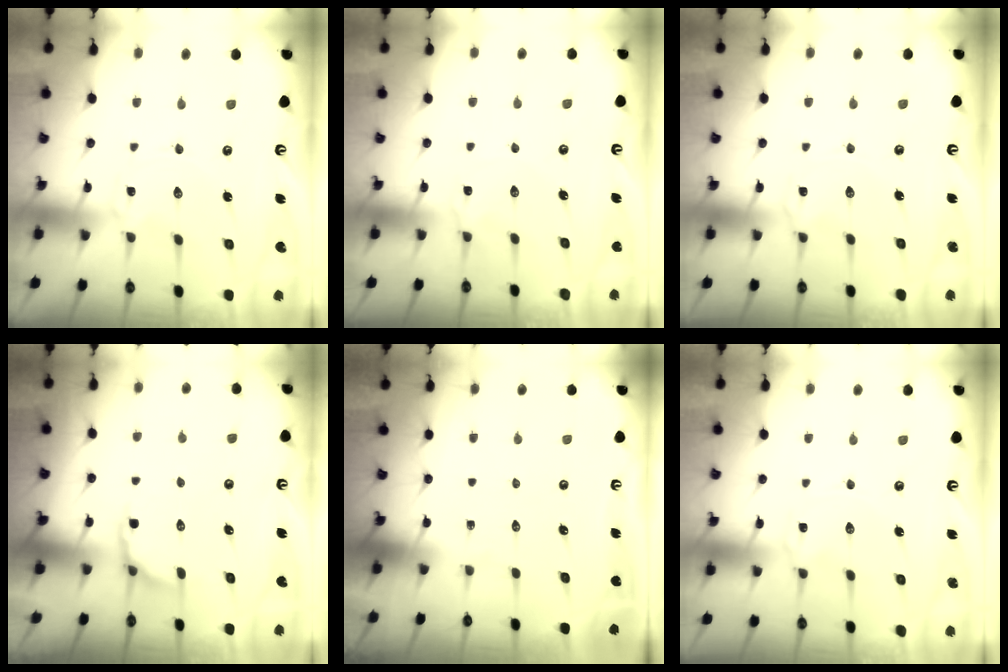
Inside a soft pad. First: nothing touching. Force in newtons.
{"total": 1.2, "press": 1.1, "slide": 0.3}
{"total": 0.6, "press": 0.6, "slide": 0.2}
{"total": 3.9, "press": 3.1, "slide": 2.4}
{"total": 0.0}
{"total": 0.0}